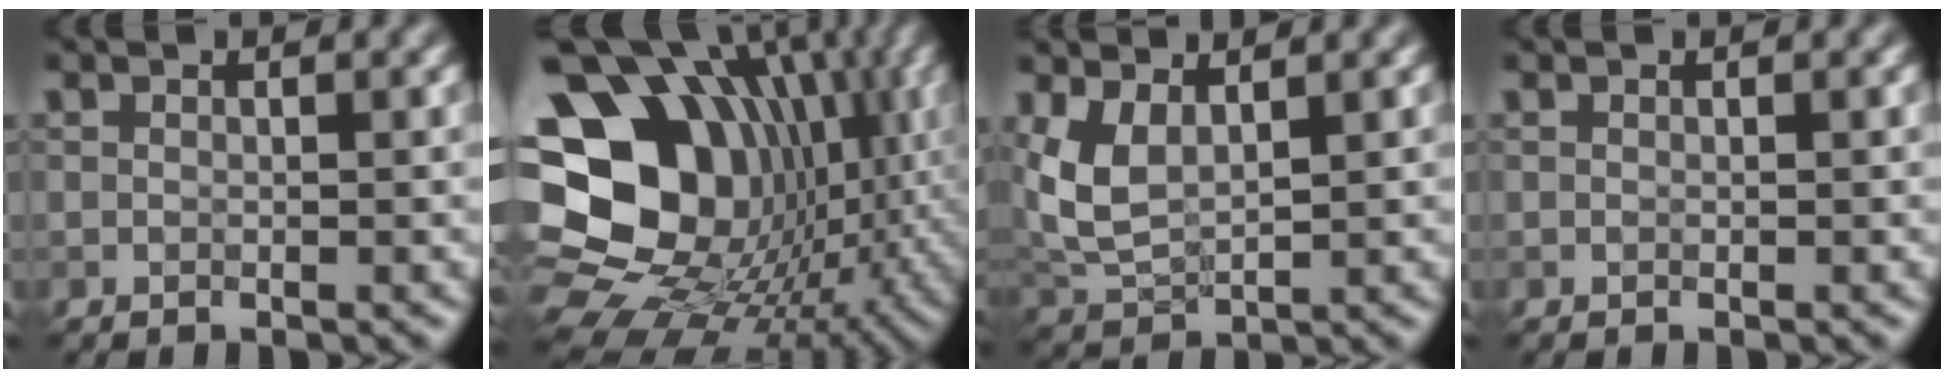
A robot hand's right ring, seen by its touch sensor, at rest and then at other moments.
{"total": 20.1, "force": [1.9, 16.1, 11.8], "torque": [-0.195, 0.005, 0.039]}
{"total": 4.2, "force": [2.0, 2.1, 3.1], "torque": [-0.084, 0.001, 0.047]}
{"total": 0.0}